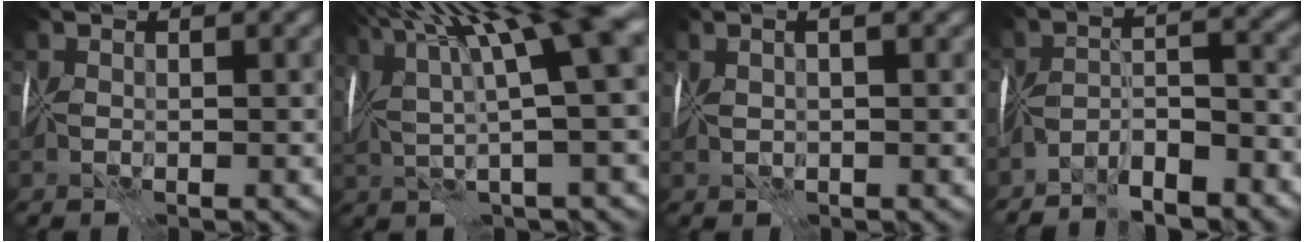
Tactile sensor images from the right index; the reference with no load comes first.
{"total": 12.8, "force": [4.7, 2.0, 11.7], "torque": [-0.184, 0.016, 0.087]}
{"total": 2.4, "force": [1.3, 0.7, 1.9], "torque": [-0.028, 0.017, 0.013]}
{"total": 5.2, "force": [-4.7, 0.6, 2.3], "torque": [-0.027, 0.006, -0.084]}